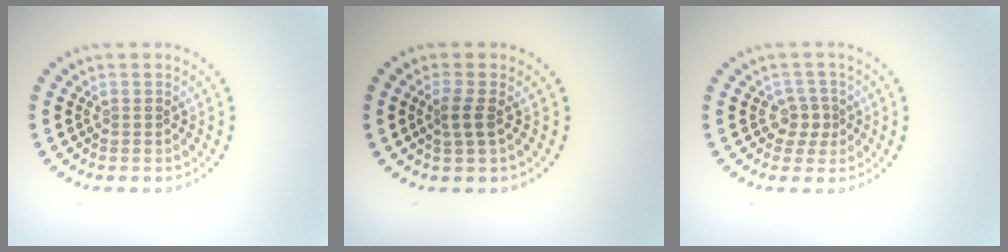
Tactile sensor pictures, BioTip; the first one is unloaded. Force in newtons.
{"total": 1.7, "press": 1.4, "slide": 1.0}
{"total": 2.0, "press": 1.5, "slide": 1.2}